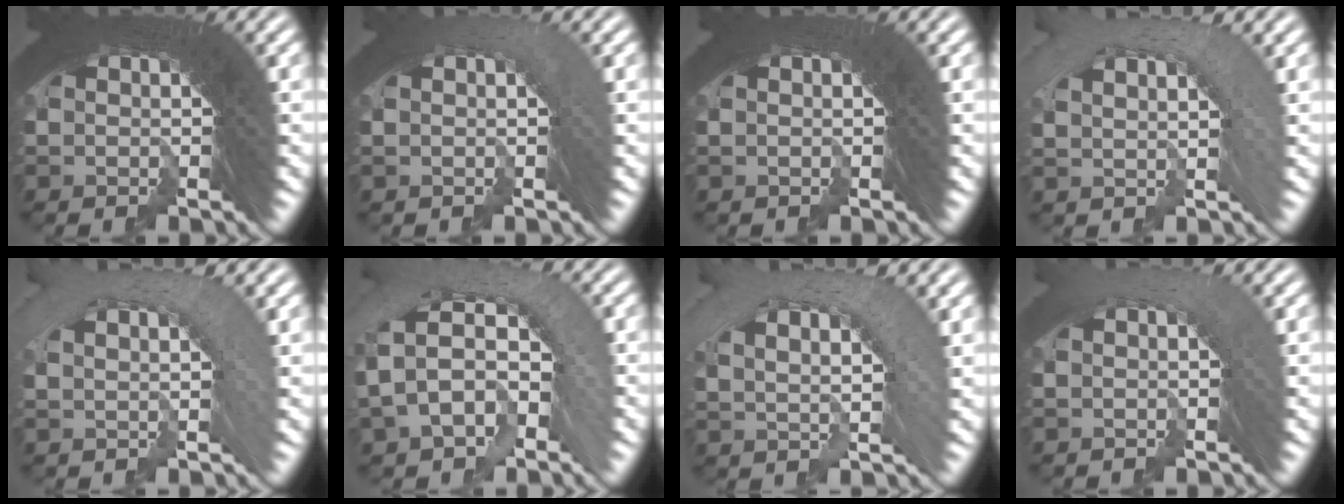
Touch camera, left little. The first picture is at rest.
{"total": 2.1, "force": [-1.6, -0.5, -1.3], "torque": [0.018, -0.006, -0.020]}
{"total": 1.3, "force": [-0.6, -0.5, -1.0], "torque": [0.009, -0.006, -0.007]}
{"total": 2.8, "force": [-1.8, 2.2, 0.2], "torque": [-0.009, 0.001, -0.031]}
{"total": 2.6, "force": [-1.9, 1.8, 0.0], "torque": [-0.005, 0.002, -0.032]}
{"total": 5.7, "force": [-3.3, 4.6, 0.5], "torque": [-0.027, 0.003, -0.066]}
{"total": 5.1, "force": [-1.7, 4.4, 2.1], "torque": [-0.029, 0.013, -0.040]}
{"total": 2.9, "force": [-2.4, 0.1, -1.7], "torque": [0.029, 0.002, -0.038]}